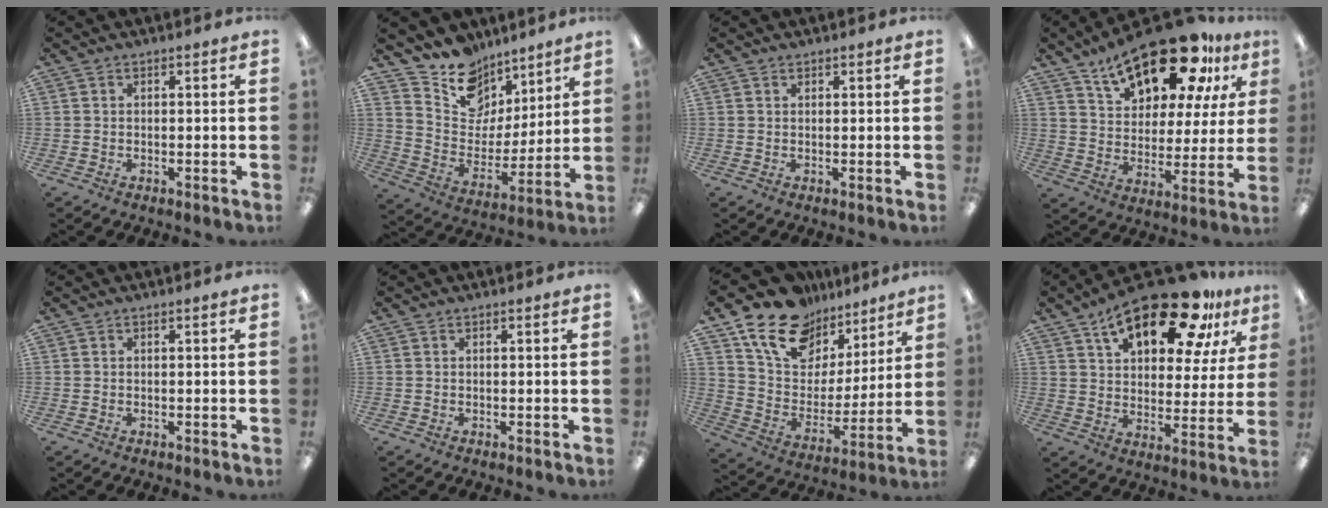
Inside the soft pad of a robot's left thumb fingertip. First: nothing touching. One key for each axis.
{"total": 13.1, "fx": 10.2, "fy": 8.0, "fz": 2.0, "tx": -0.058, "ty": -0.088, "tz": 0.197}
{"total": 0.8, "fx": 0.6, "fy": 0.4, "fz": 0.1, "tx": -0.002, "ty": 0.000, "tz": 0.012}
{"total": 21.0, "fx": 14.8, "fy": 9.1, "fz": 11.7, "tx": -0.193, "ty": -0.082, "tz": 0.253}
{"total": 0.0}
{"total": 0.0}
{"total": 16.5, "fx": 11.9, "fy": 9.9, "fz": 5.7, "tx": -0.122, "ty": -0.077, "tz": 0.220}
{"total": 21.5, "fx": 13.4, "fy": 9.2, "fz": 14.0, "tx": -0.213, "ty": -0.067, "tz": 0.222}